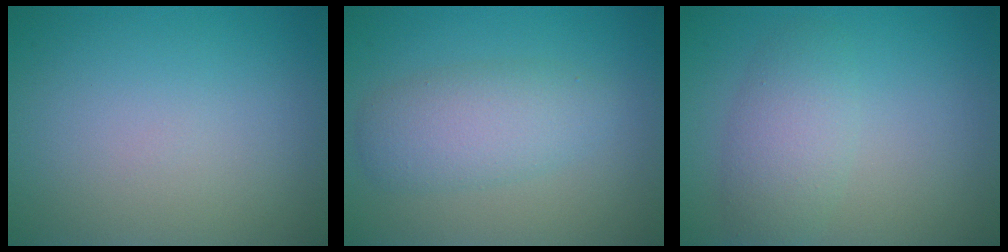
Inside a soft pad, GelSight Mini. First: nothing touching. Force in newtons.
{"total": 3.9, "press": 3.9, "slide": 0.1}
{"total": 3.2, "press": 3.2, "slide": 0.1}